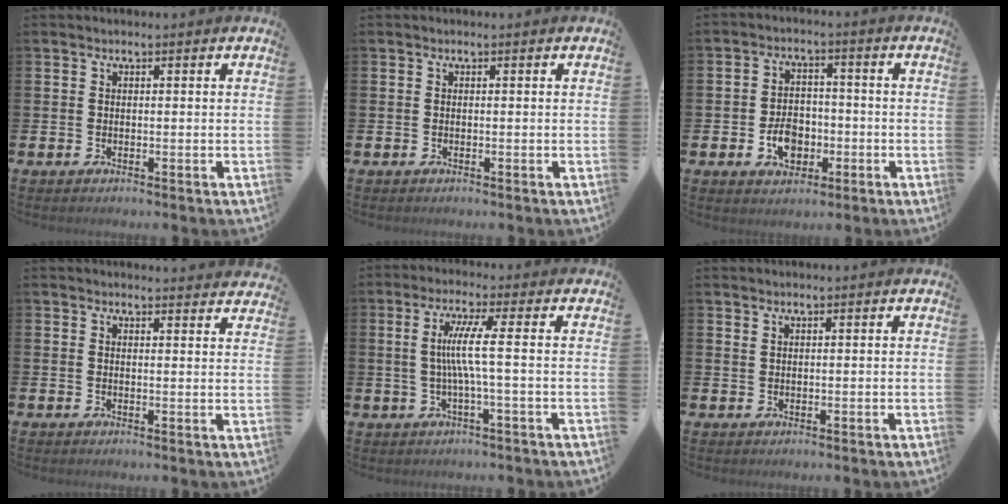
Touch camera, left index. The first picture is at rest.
{"total": 0.0}
{"total": 5.0, "force": [-1.6, 3.7, 3.0], "torque": [-0.040, 0.003, -0.035]}
{"total": 2.3, "force": [2.3, 0.0, -0.3], "torque": [0.010, -0.018, 0.040]}
{"total": 5.9, "force": [0.2, -0.4, 5.9], "torque": [-0.115, -0.001, -0.003]}
{"total": 1.0, "force": [1.0, 0.1, 0.1], "torque": [0.004, -0.003, 0.016]}